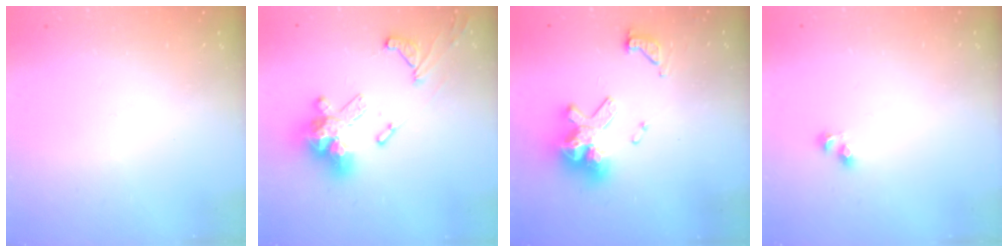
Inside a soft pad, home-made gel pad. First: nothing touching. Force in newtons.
{"total": 18.7, "press": 18.6, "slide": 1.9}
{"total": 12.9, "press": 12.8, "slide": 1.4}
{"total": 2.7, "press": 2.4, "slide": 1.1}